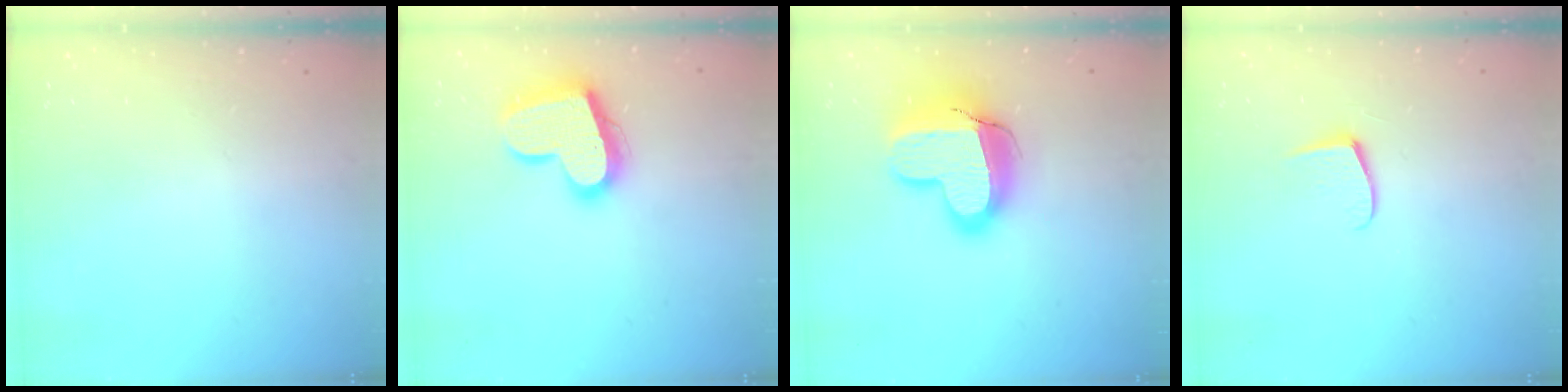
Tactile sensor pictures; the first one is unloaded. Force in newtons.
{"total": 20.3, "press": 20.3, "slide": 1.5}
{"total": 16.9, "press": 16.8, "slide": 1.4}
{"total": 5.9, "press": 5.8, "slide": 0.5}